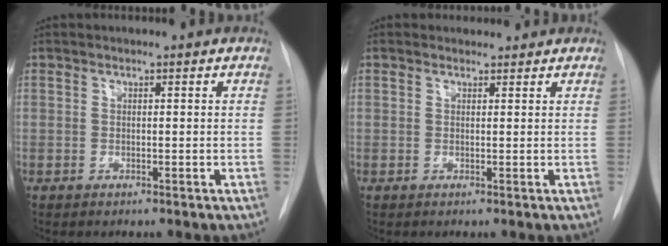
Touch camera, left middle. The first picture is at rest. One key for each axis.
{"total": 1.1, "fx": 1.0, "fy": 0.5, "fz": -0.1, "tx": -0.003, "ty": 0.003, "tz": 0.012}